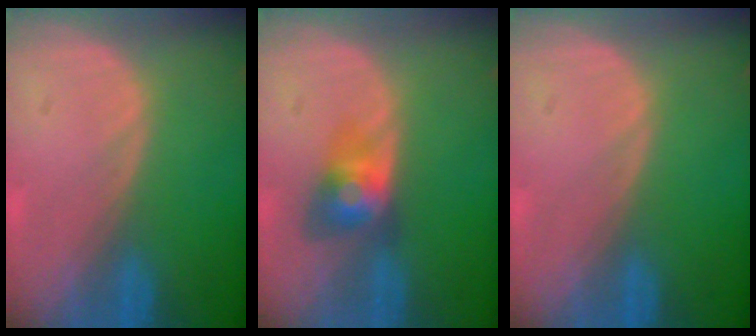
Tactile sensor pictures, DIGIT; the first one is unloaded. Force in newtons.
{"total": 4.0, "press": 4.0, "slide": 0.2}
{"total": 0.0}